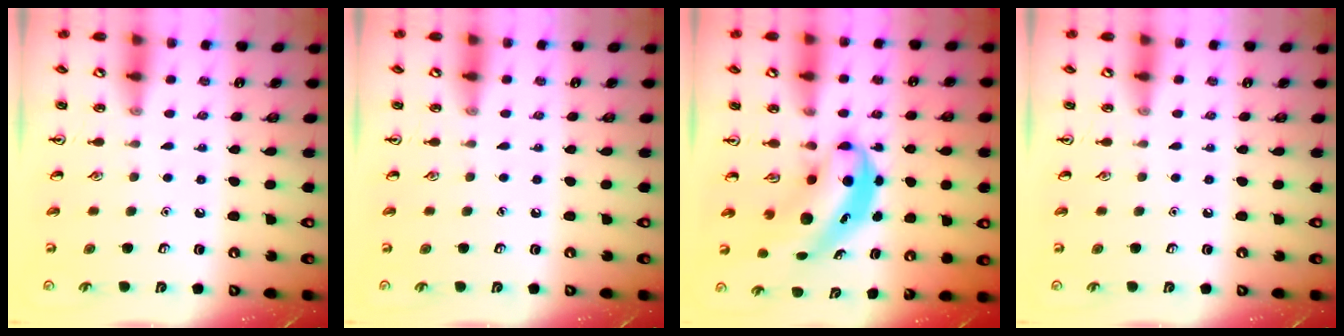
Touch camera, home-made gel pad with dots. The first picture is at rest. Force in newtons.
{"total": 0.0}
{"total": 6.7, "press": 6.5, "slide": 1.6}
{"total": 0.0}